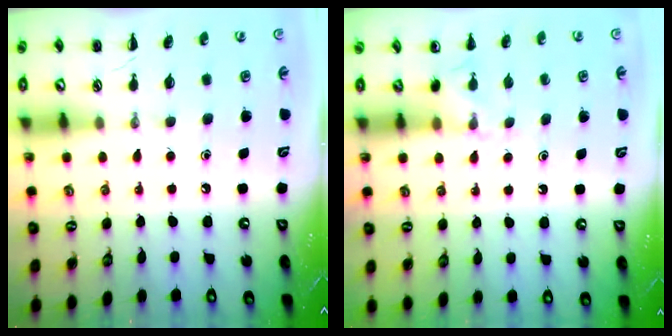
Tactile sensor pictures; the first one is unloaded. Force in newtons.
{"total": 5.2, "press": 5.0, "slide": 1.5}